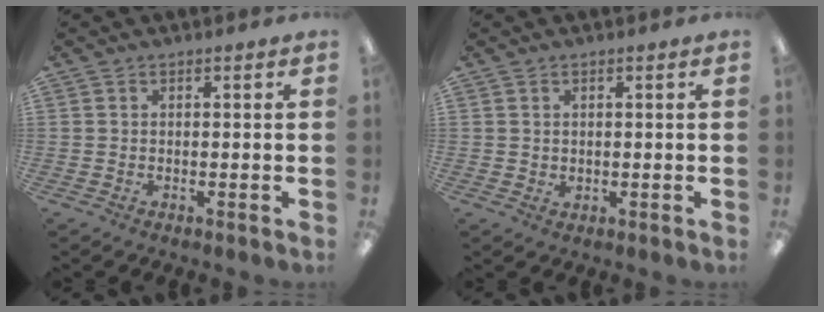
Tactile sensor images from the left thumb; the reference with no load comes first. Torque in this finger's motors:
{"motor_torque": [-0.48, 0.10, 0.17, -0.29, 0.00]}